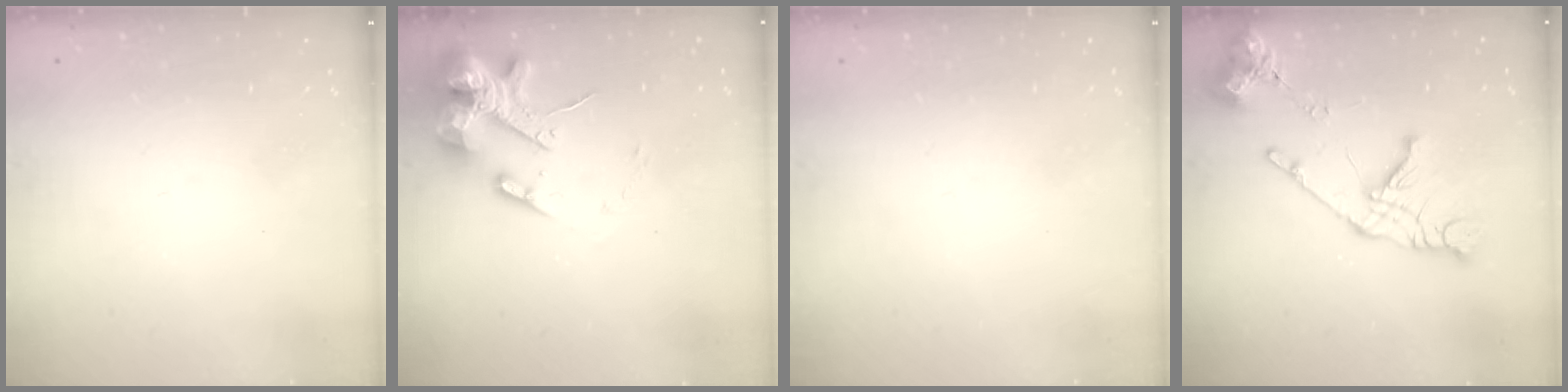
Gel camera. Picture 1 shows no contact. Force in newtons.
{"total": 15.3, "press": 15.1, "slide": 2.6}
{"total": 0.0}
{"total": 14.6, "press": 14.5, "slide": 1.7}